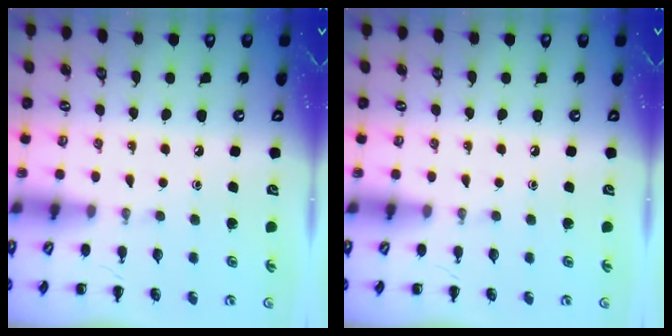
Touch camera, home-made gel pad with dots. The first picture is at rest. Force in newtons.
{"total": 0.0}